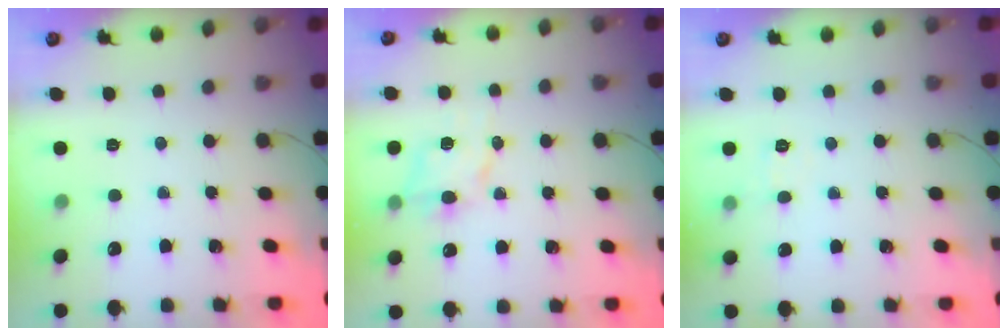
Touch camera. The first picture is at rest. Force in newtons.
{"total": 7.5, "press": 7.4, "slide": 1.1}
{"total": 6.1, "press": 6.0, "slide": 1.3}